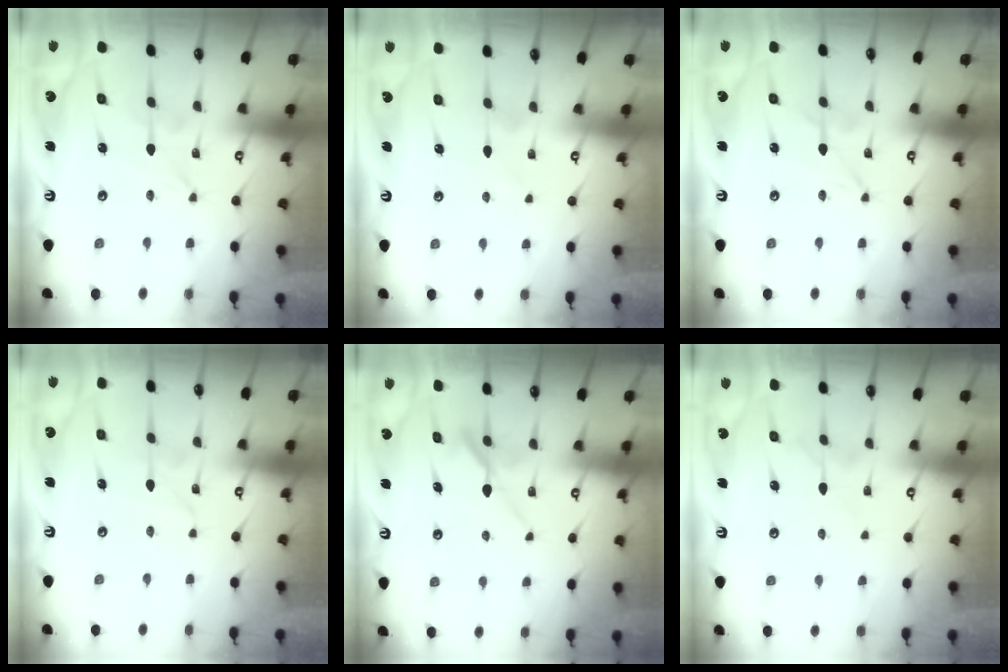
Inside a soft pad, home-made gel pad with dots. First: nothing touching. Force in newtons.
{"total": 2.2, "press": 2.2, "slide": 0.3}
{"total": 0.9, "press": 0.8, "slide": 0.1}
{"total": 1.2, "press": 1.2, "slide": 0.1}
{"total": 6.2, "press": 6.2, "slide": 0.8}
{"total": 3.5, "press": 3.4, "slide": 0.4}